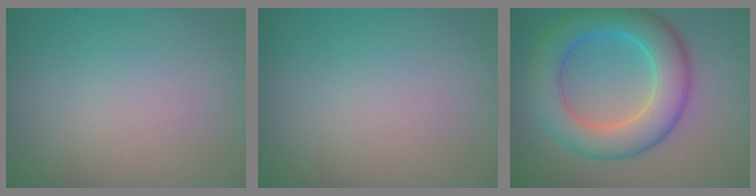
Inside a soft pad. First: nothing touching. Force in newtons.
{"total": 0.0}
{"total": 8.1, "press": 8.1, "slide": 0.1}